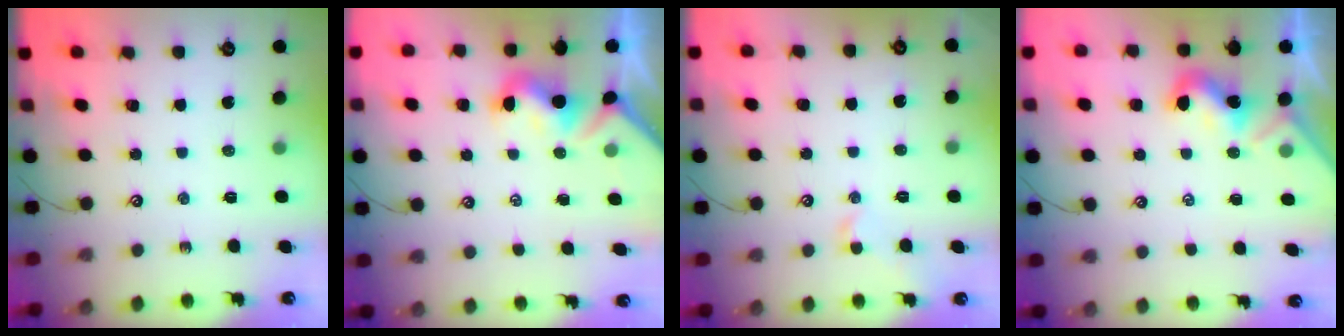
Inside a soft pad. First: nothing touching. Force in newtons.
{"total": 1.5, "press": 1.3, "slide": 0.7}
{"total": 1.4, "press": 1.2, "slide": 0.7}
{"total": 1.8, "press": 1.8, "slide": 0.4}